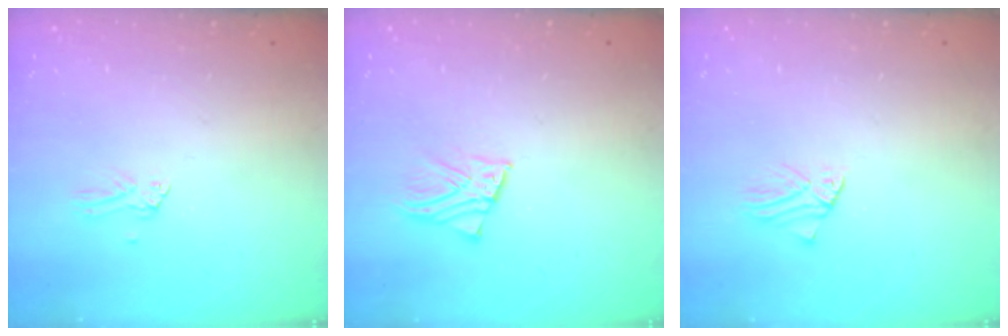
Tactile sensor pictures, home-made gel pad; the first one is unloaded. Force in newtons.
{"total": 2.8, "press": 2.8, "slide": 0.2}
{"total": 0.7, "press": 0.7, "slide": 0.1}